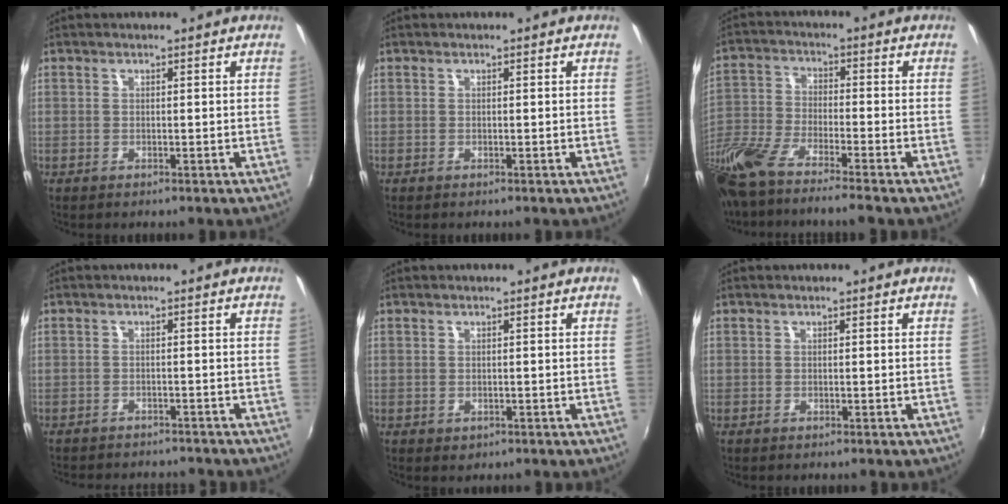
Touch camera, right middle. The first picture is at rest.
{"total": 0.0}
{"total": 14.1, "force": [-11.0, 2.1, 8.6], "torque": [-0.199, -0.035, -0.217]}
{"total": 8.6, "force": [-7.8, 2.2, 2.7], "torque": [-0.068, -0.012, -0.110]}
{"total": 0.7, "force": [-0.2, 0.6, 0.3], "torque": [-0.003, -0.001, -0.001]}
{"total": 0.0}